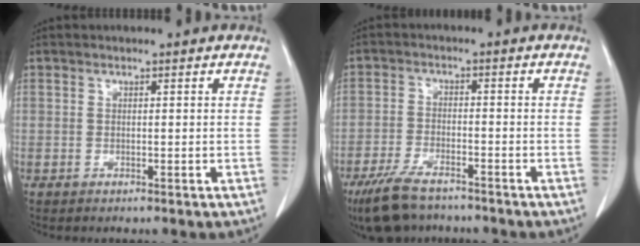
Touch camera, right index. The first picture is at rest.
{"total": 8.5, "force": [-6.7, 2.6, 4.5], "torque": [-0.088, -0.017, -0.116]}